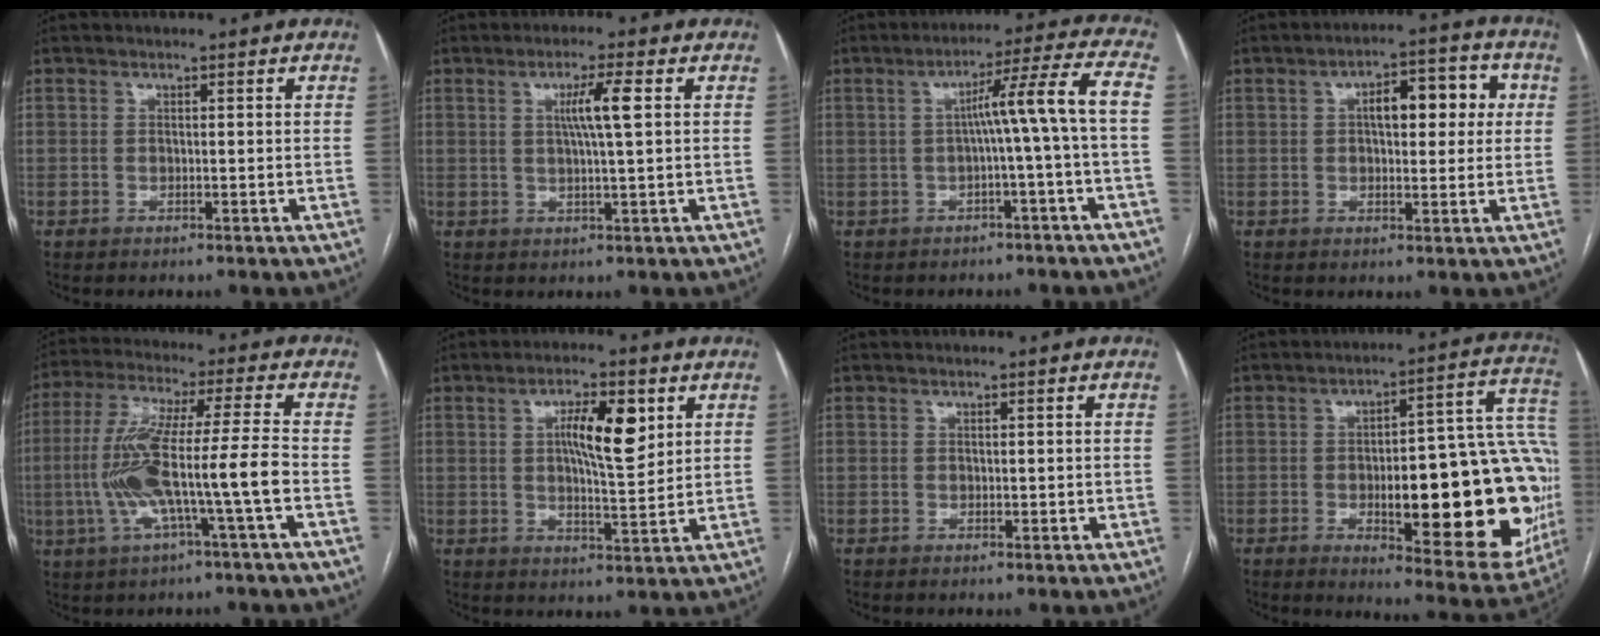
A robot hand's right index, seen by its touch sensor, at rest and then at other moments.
{"total": 4.9, "force": [1.2, -0.4, 4.7], "torque": [-0.084, 0.001, 0.022]}
{"total": 8.1, "force": [-0.6, -2.0, 7.9], "torque": [-0.122, 0.024, -0.001]}
{"total": 8.5, "force": [1.8, 3.5, 7.6], "torque": [-0.102, 0.031, 0.024]}
{"total": 13.3, "force": [-3.0, -0.3, 13.0], "torque": [-0.261, 0.010, -0.058]}
{"total": 8.6, "force": [2.8, 2.1, 7.9], "torque": [-0.133, 0.007, 0.049]}
{"total": 0.9, "force": [0.1, 0.6, 0.6], "torque": [-0.006, -0.002, 0.004]}
{"total": 28.3, "force": [-4.3, 7.7, 26.8], "torque": [-0.268, 0.026, -0.040]}